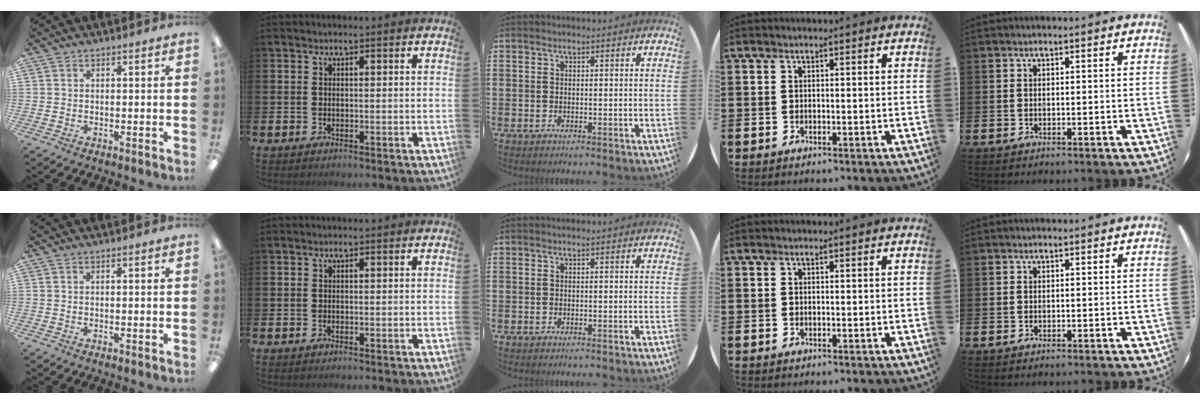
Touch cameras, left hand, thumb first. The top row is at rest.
{}